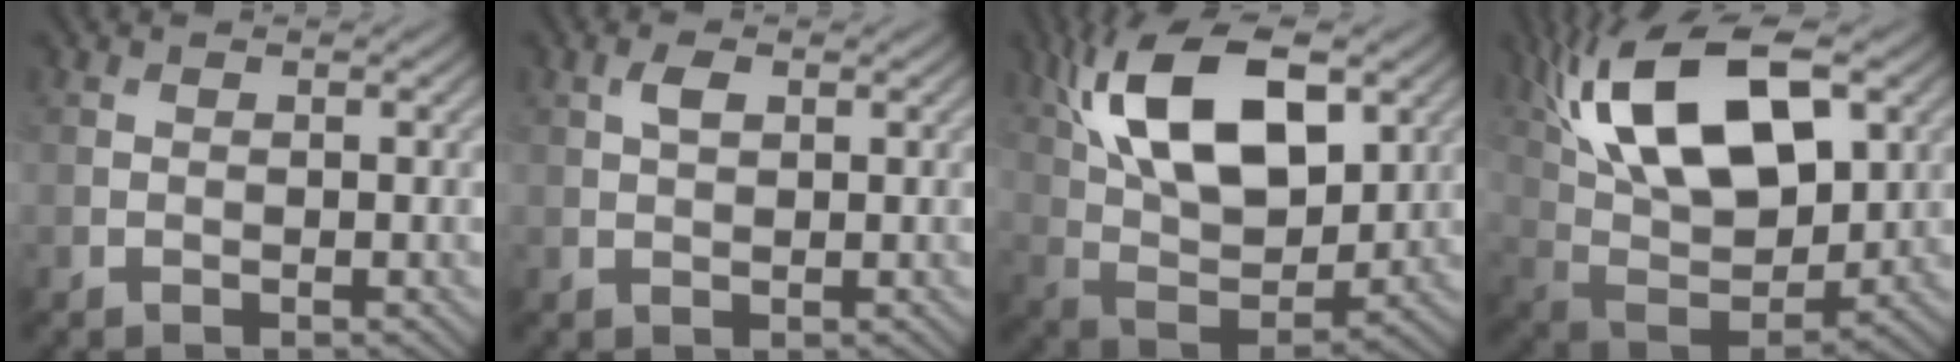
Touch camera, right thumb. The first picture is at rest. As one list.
[{"total": 1.8, "force": [0.7, 0.9, 1.4], "torque": [-0.031, 0.003, 0.013]}, {"total": 15.7, "force": [6.4, 7.8, 12.1], "torque": [-0.244, 0.009, 0.117]}, {"total": 17.3, "force": [7.3, 8.4, 13.3], "torque": [-0.262, 0.018, 0.123]}]